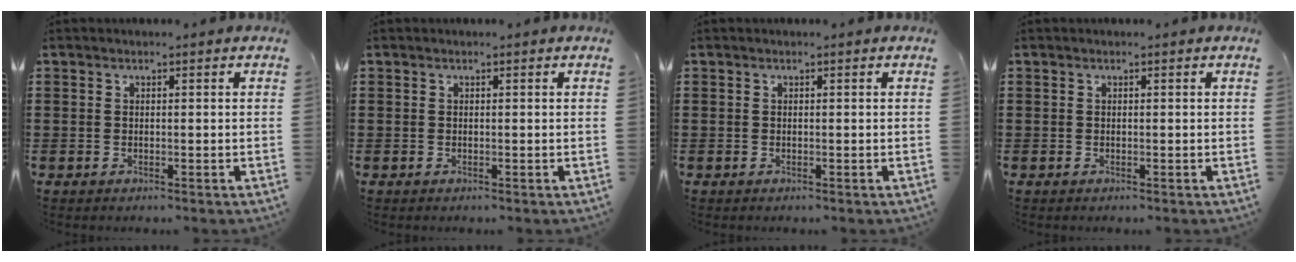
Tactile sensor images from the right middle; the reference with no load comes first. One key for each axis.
{"total": 0.0}
{"total": 0.0}
{"total": 0.0}